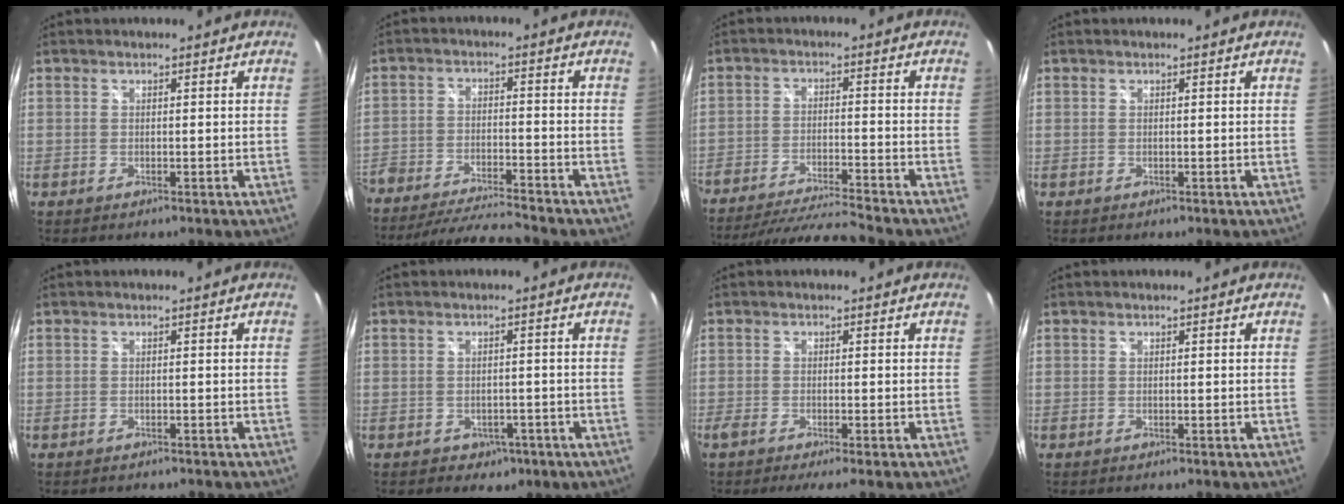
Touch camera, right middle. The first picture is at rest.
{"total": 14.2, "force": [-12.5, 2.5, 6.3], "torque": [-0.148, -0.021, -0.215]}
{"total": 12.5, "force": [-11.6, -0.4, 4.7], "torque": [-0.103, -0.014, -0.198]}
{"total": 0.0}
{"total": 1.5, "force": [-1.4, 0.6, 0.4], "torque": [-0.013, -0.008, -0.018]}
{"total": 3.8, "force": [-1.9, 3.0, 1.3], "torque": [-0.033, -0.002, -0.018]}
{"total": 3.9, "force": [-3.0, -0.1, 2.4], "torque": [-0.050, -0.020, -0.053]}
{"total": 0.0}